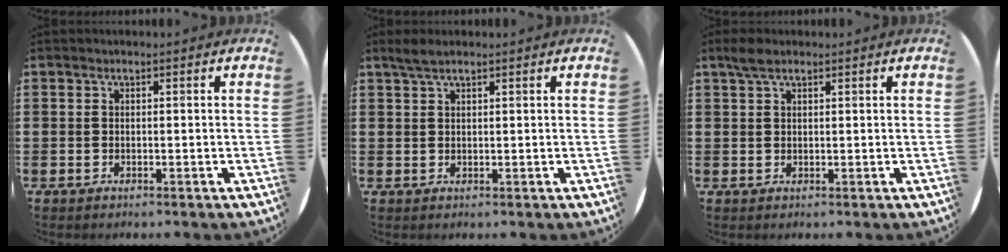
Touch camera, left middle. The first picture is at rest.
{"total": 2.0, "force": [1.6, 0.3, 1.1], "torque": [-0.023, 0.005, 0.029]}
{"total": 2.2, "force": [1.6, 0.9, 1.2], "torque": [-0.026, 0.007, 0.028]}